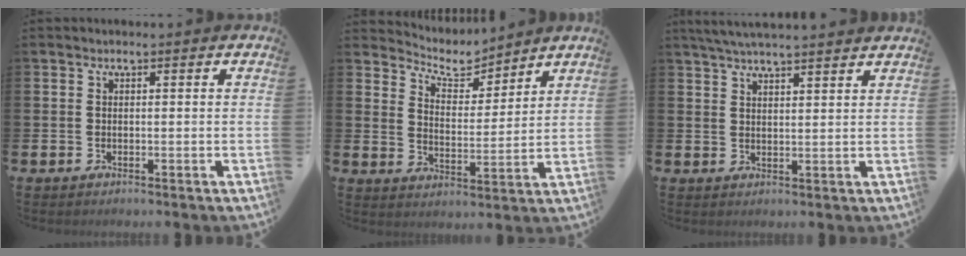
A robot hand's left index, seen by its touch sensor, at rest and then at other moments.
{"total": 6.5, "force": [6.1, 2.0, 1.1], "torque": [-0.048, -0.038, 0.108]}
{"total": 4.4, "force": [4.2, 0.0, 1.2], "torque": [-0.032, -0.011, 0.076]}